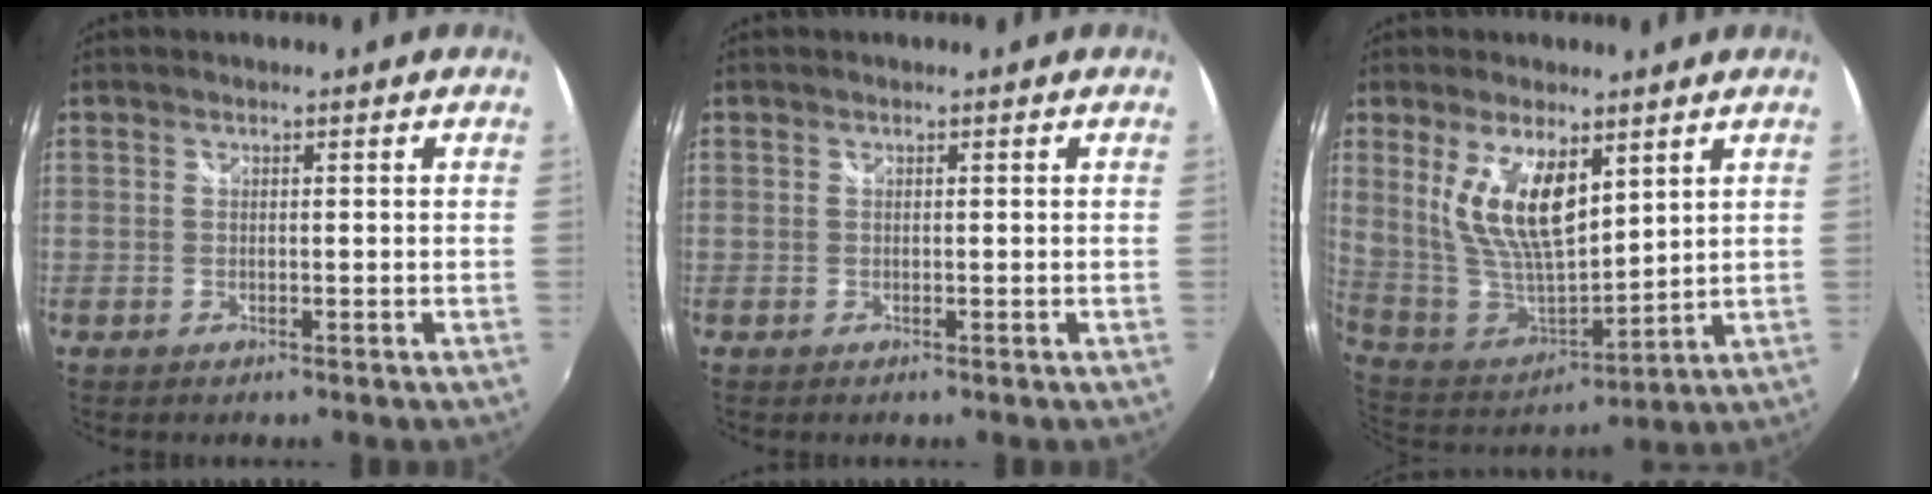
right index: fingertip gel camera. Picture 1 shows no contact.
{"total": 0.0}
{"total": 15.3, "force": [6.5, 6.9, 12.1], "torque": [-0.234, -0.008, 0.142]}